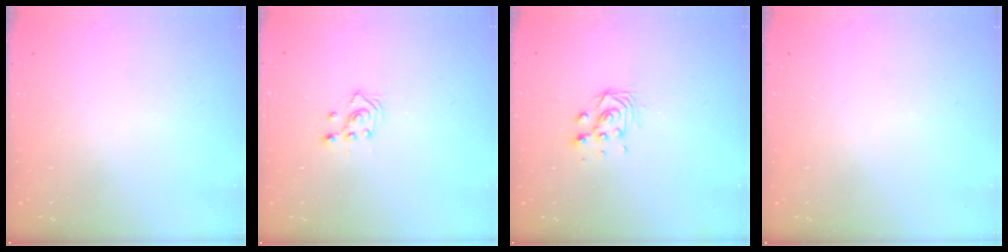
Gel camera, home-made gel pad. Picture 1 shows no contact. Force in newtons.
{"total": 2.6, "press": 2.4, "slide": 1.0}
{"total": 7.3, "press": 7.3, "slide": 0.4}
{"total": 0.0}